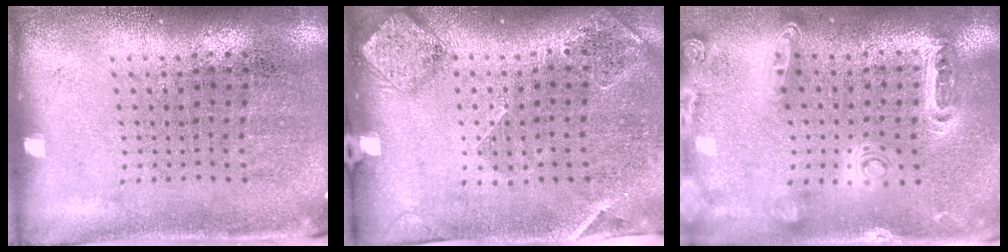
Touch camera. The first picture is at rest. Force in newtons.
{"total": 1.6, "press": 1.5, "slide": 0.3}
{"total": 1.4, "press": 1.3, "slide": 0.4}